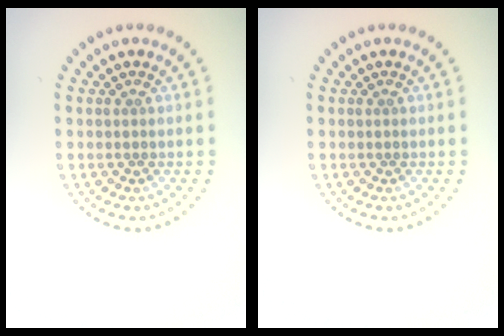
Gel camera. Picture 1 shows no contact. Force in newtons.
{"total": 0.0}